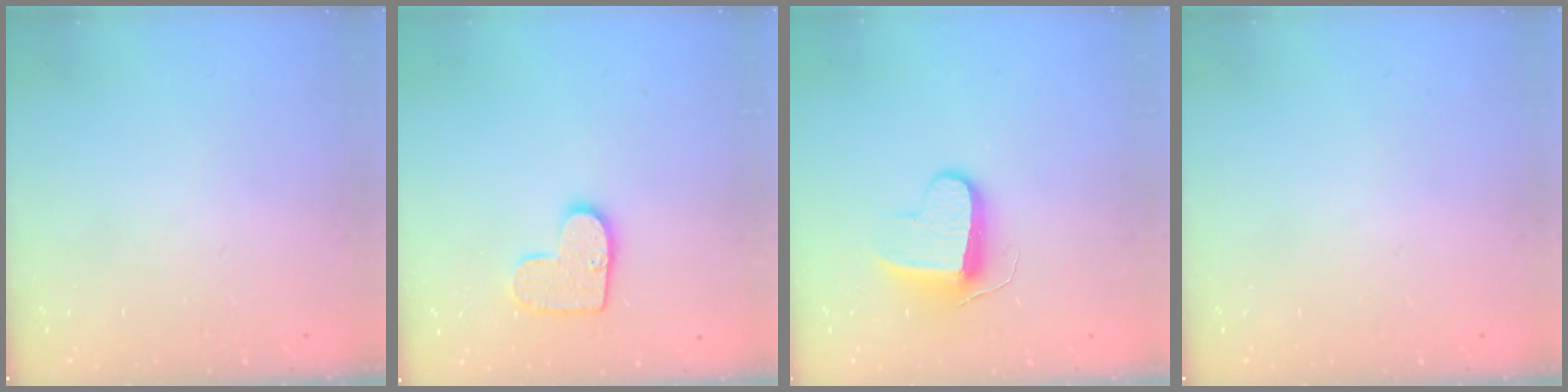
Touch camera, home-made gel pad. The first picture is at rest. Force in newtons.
{"total": 10.7, "press": 10.7, "slide": 0.6}
{"total": 9.5, "press": 9.5, "slide": 0.1}
{"total": 0.0}